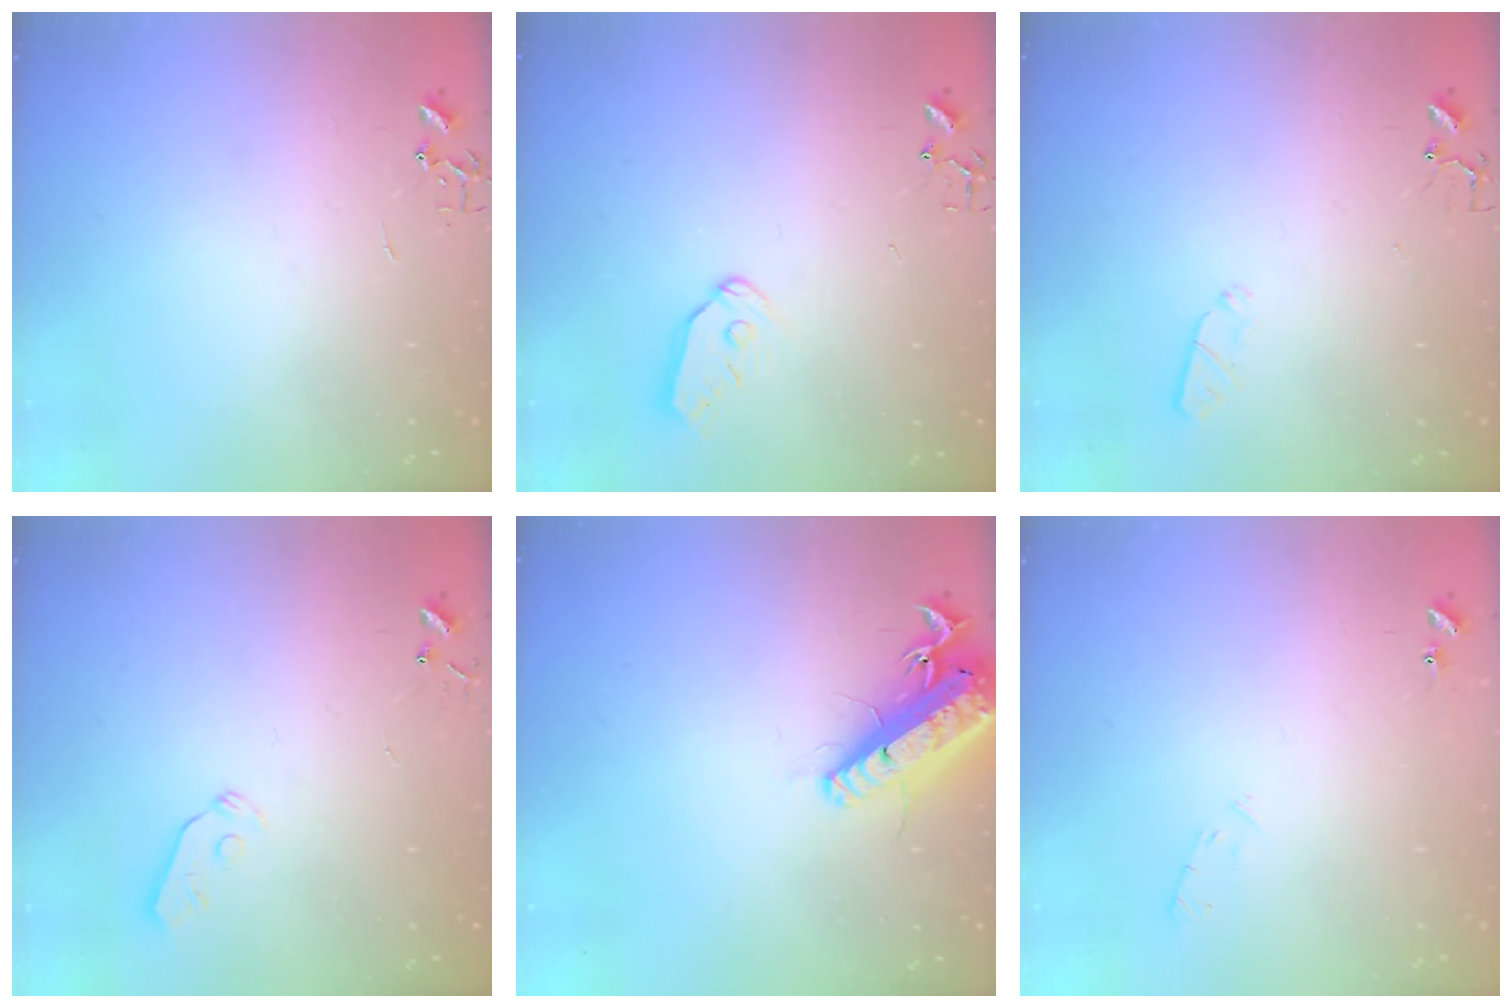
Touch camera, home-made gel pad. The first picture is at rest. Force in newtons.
{"total": 7.7, "press": 7.7, "slide": 0.4}
{"total": 3.6, "press": 3.5, "slide": 0.6}
{"total": 3.6, "press": 3.5, "slide": 0.7}
{"total": 17.1, "press": 16.8, "slide": 3.4}
{"total": 5.3, "press": 5.2, "slide": 0.9}